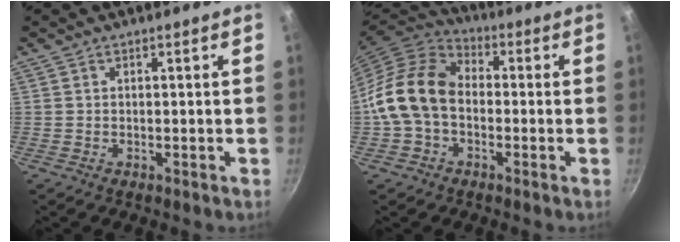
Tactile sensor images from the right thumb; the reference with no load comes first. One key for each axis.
{"total": 13.2, "fx": -1.3, "fy": 9.6, "fz": 9.0, "tx": -0.147, "ty": 0.034, "tz": -0.044}